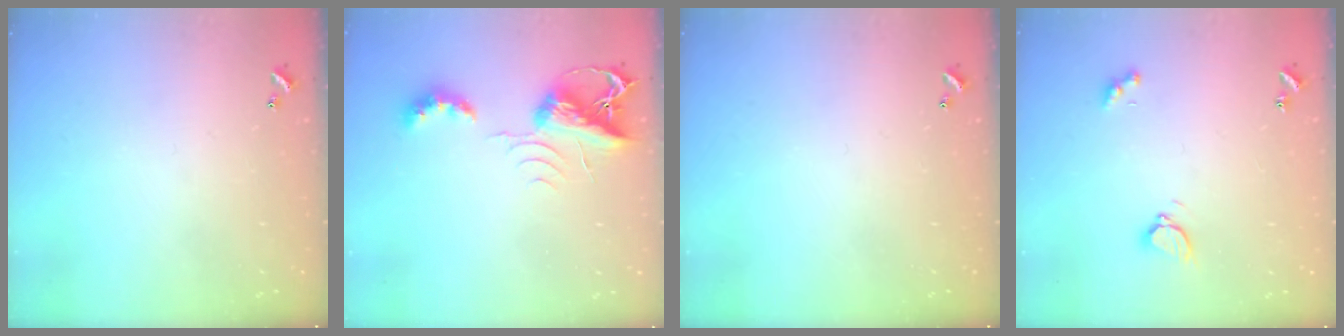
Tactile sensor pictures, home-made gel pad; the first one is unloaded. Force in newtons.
{"total": 7.3, "press": 7.3, "slide": 0.2}
{"total": 0.0}
{"total": 3.0, "press": 3.0, "slide": 0.6}